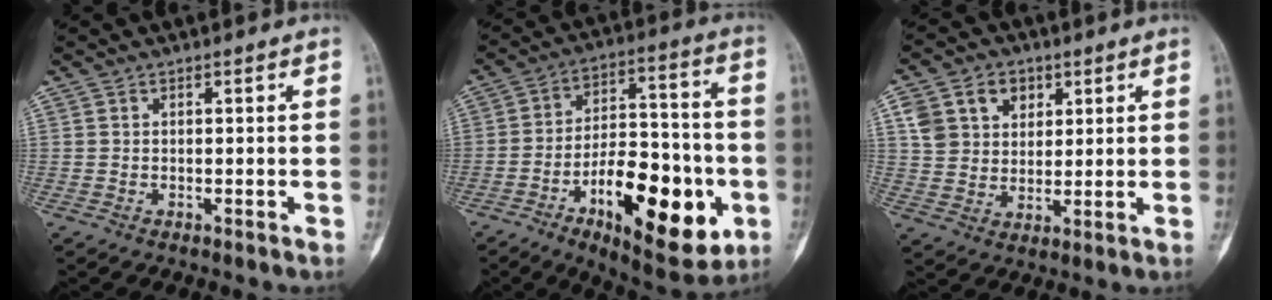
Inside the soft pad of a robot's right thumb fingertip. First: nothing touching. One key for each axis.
{"total": 23.3, "fx": -8.0, "fy": 10.5, "fz": 19.2, "tx": -0.260, "ty": 0.029, "tz": -0.112}
{"total": 10.7, "fx": 4.6, "fy": 8.2, "fz": 5.2, "tx": -0.061, "ty": -0.009, "tz": 0.087}